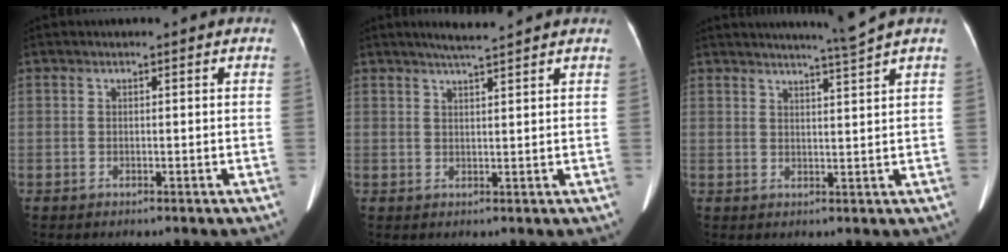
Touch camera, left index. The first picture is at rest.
{"total": 4.3, "force": [3.7, -0.6, 2.0], "torque": [-0.036, 0.013, 0.060]}
{"total": 4.4, "force": [3.7, -2.0, 1.3], "torque": [-0.023, -0.016, 0.059]}